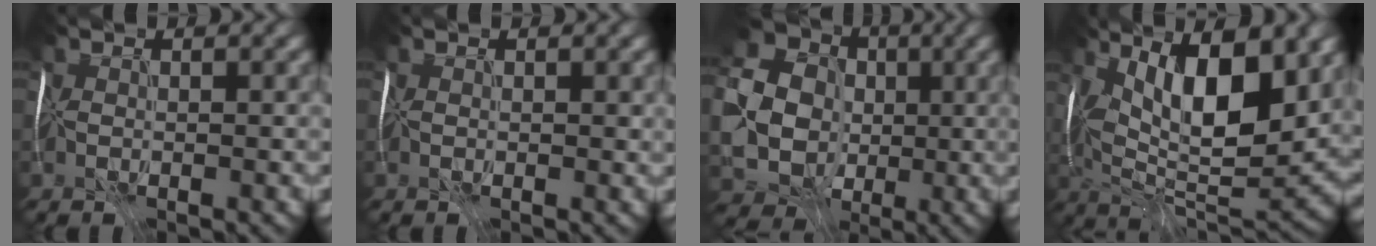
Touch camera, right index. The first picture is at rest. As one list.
[{"total": 0.6, "force": [0.4, 0.4, 0.3], "torque": [-0.004, -0.002, 0.008]}, {"total": 12.5, "force": [0.5, 11.1, 5.7], "torque": [-0.148, 0.016, -0.005]}, {"total": 12.8, "force": [4.5, 4.0, 11.3], "torque": [-0.188, 0.004, 0.076]}]